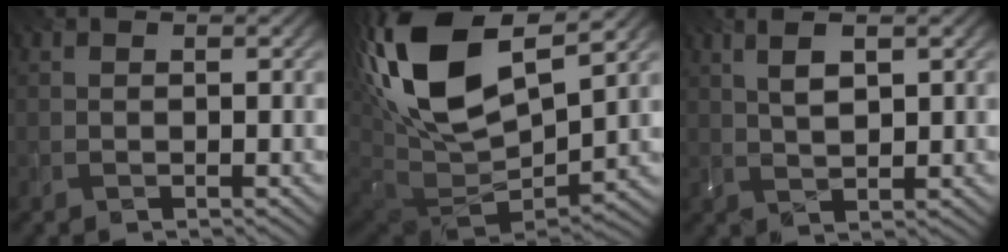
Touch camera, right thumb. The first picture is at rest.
{"total": 20.1, "force": [6.9, 10.4, 15.8], "torque": [-0.348, 0.011, 0.142]}
{"total": 3.6, "force": [1.5, 1.1, 3.1], "torque": [-0.076, 0.001, 0.032]}